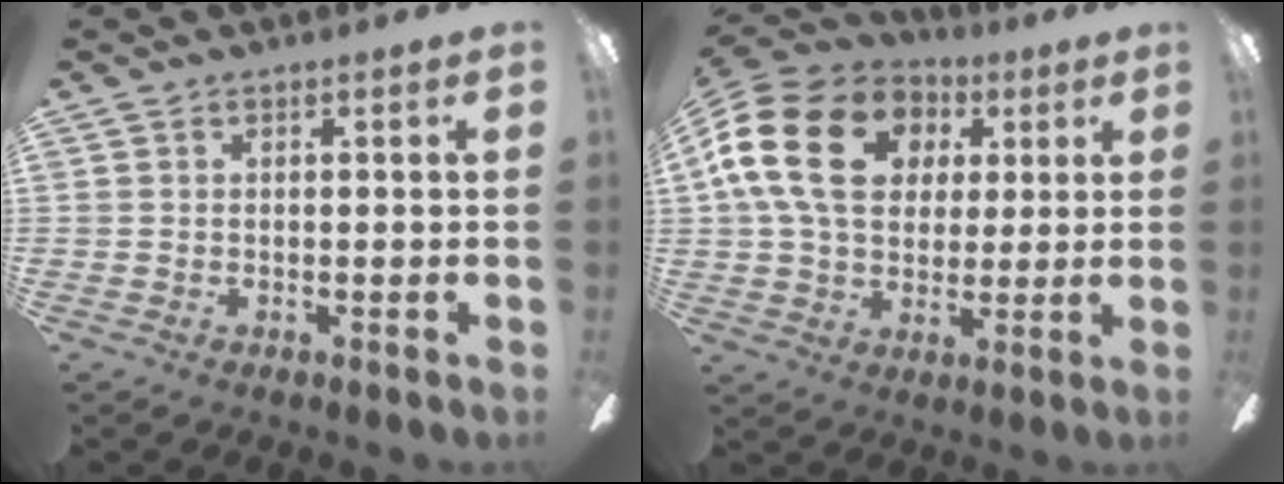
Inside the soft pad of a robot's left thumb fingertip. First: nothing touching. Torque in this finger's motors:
{"motor_torque": [0.18, 1.40, 1.97, -0.80, 0.57]}